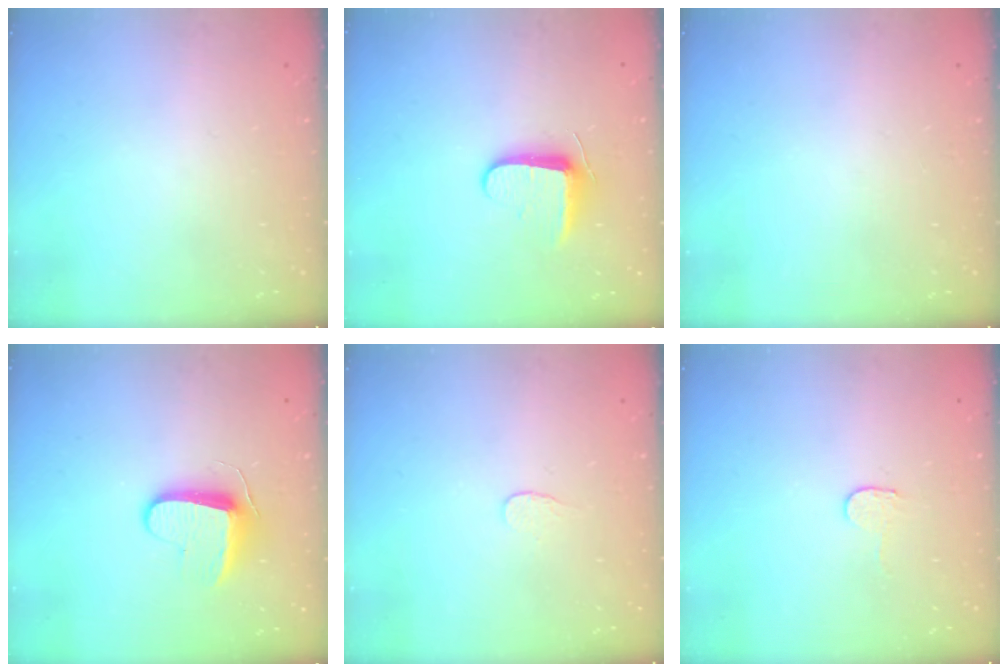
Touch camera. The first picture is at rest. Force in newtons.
{"total": 8.7, "press": 8.6, "slide": 1.4}
{"total": 0.0}
{"total": 9.2, "press": 9.2, "slide": 0.7}
{"total": 3.3, "press": 3.3, "slide": 0.4}
{"total": 2.3, "press": 2.3, "slide": 0.2}